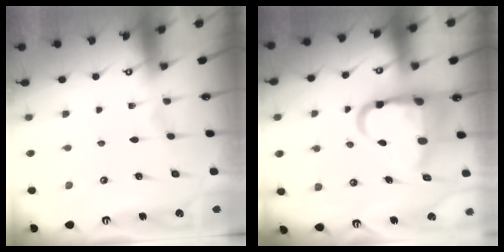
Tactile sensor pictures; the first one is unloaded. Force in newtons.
{"total": 12.5, "press": 12.0, "slide": 3.2}